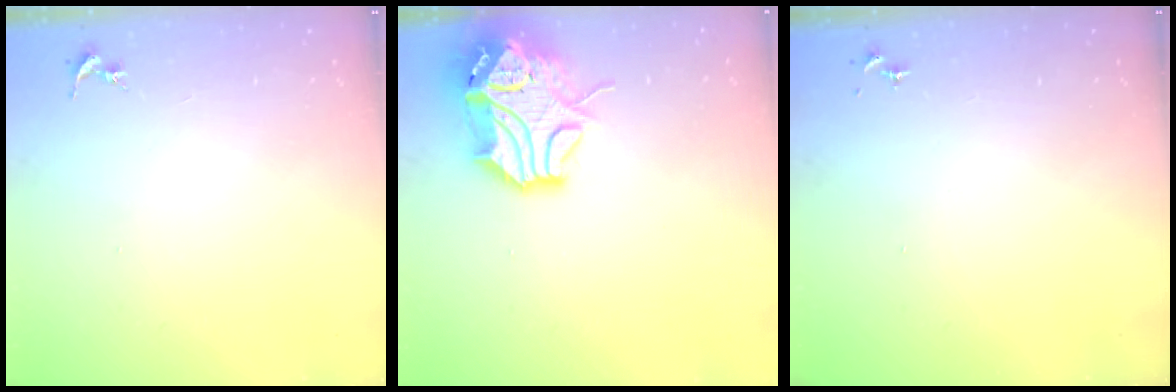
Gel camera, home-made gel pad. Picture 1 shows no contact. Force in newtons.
{"total": 15.5, "press": 15.3, "slide": 2.3}
{"total": 0.0}